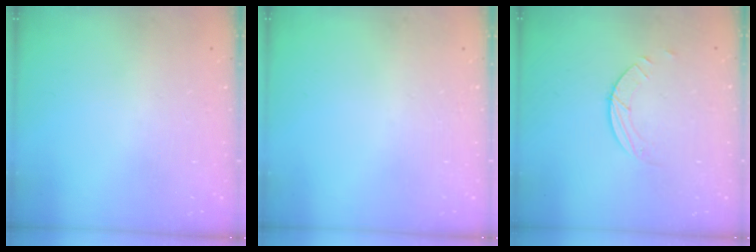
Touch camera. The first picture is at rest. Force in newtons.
{"total": 0.0}
{"total": 1.7, "press": 1.7, "slide": 0.2}